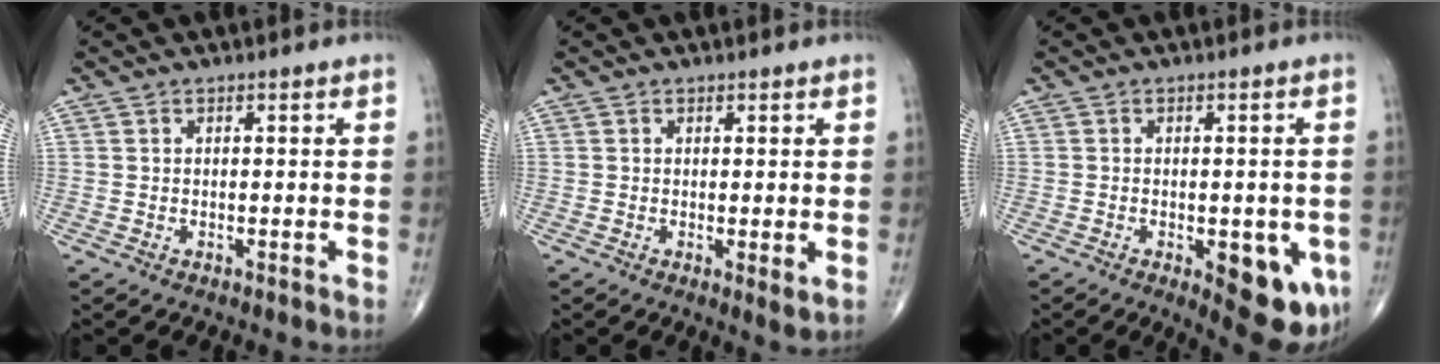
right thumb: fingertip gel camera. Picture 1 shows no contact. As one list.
[{"total": 2.1, "force": [0.0, 0.6, 2.0], "torque": [-0.034, -0.010, -0.001]}, {"total": 11.4, "force": [-3.7, 4.7, 9.6], "torque": [-0.100, -0.006, -0.036]}]